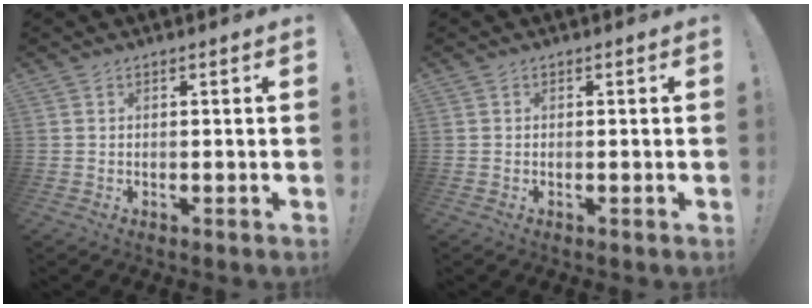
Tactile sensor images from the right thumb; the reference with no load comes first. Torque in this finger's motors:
{"motor_torque": [-0.13, -0.03, -0.11, 0.03, -0.04]}